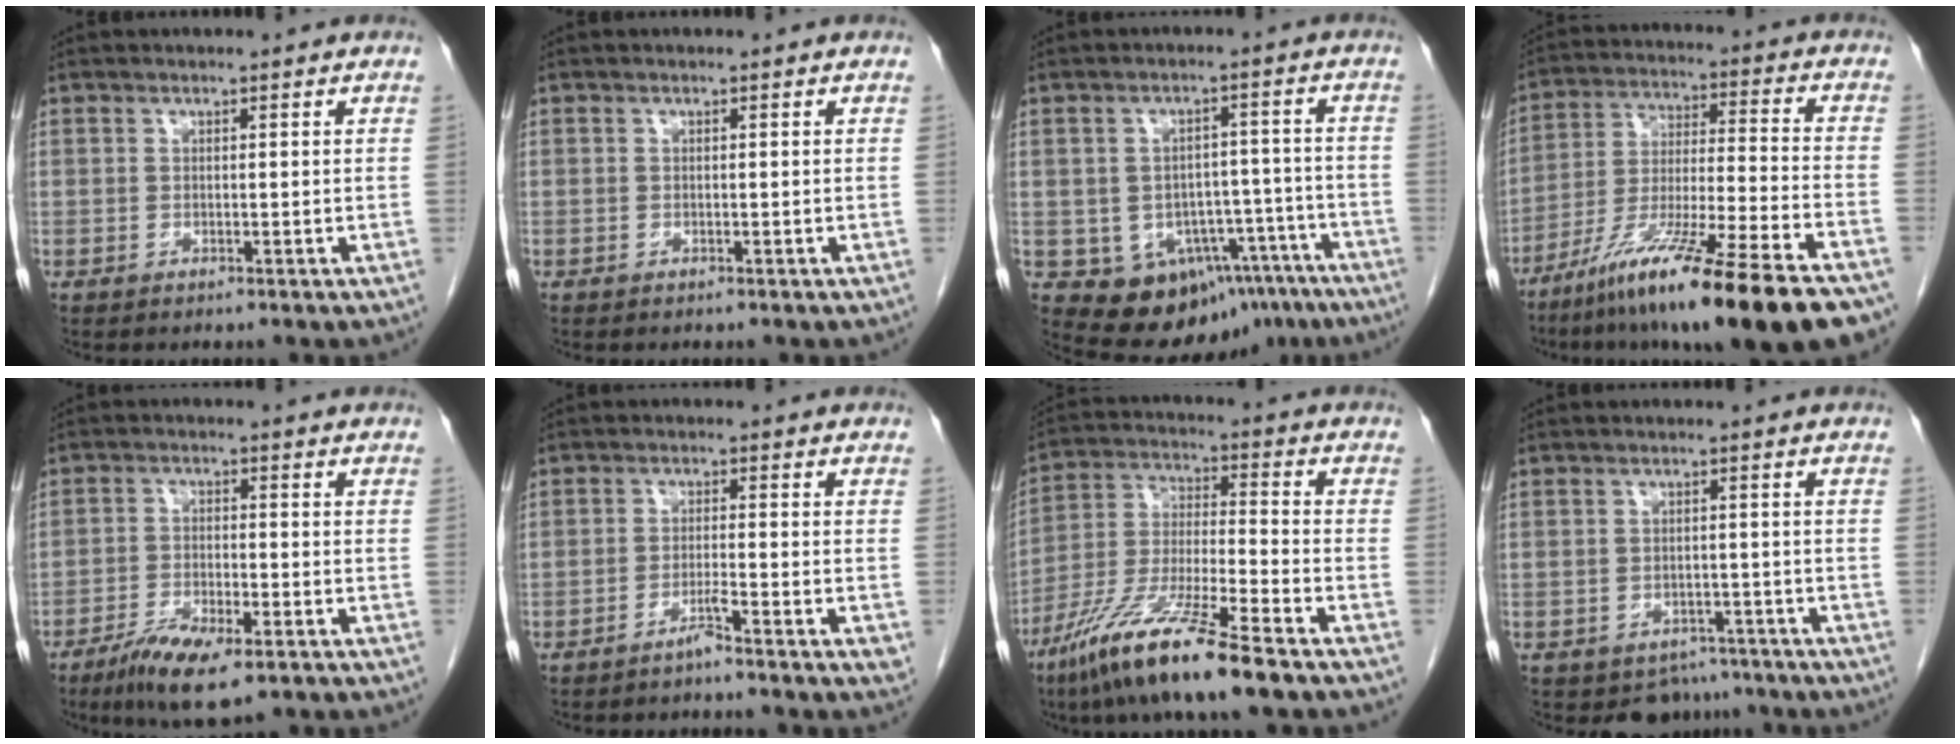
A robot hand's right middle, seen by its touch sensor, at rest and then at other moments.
{"total": 0.0}
{"total": 13.0, "force": [-7.9, 9.0, 5.1], "torque": [-0.052, 0.039, -0.099]}
{"total": 23.0, "force": [-16.3, 0.5, 16.3], "torque": [-0.233, -0.040, -0.274]}
{"total": 7.9, "force": [-5.1, 1.8, 5.8], "torque": [-0.108, -0.015, -0.085]}
{"total": 2.9, "force": [-2.0, -0.5, 2.1], "torque": [-0.033, -0.001, -0.037]}
{"total": 15.1, "force": [-10.1, 0.4, 11.1], "torque": [-0.234, -0.041, -0.190]}
{"total": 4.3, "force": [-3.5, 2.5, 0.1], "torque": [0.008, 0.006, -0.046]}